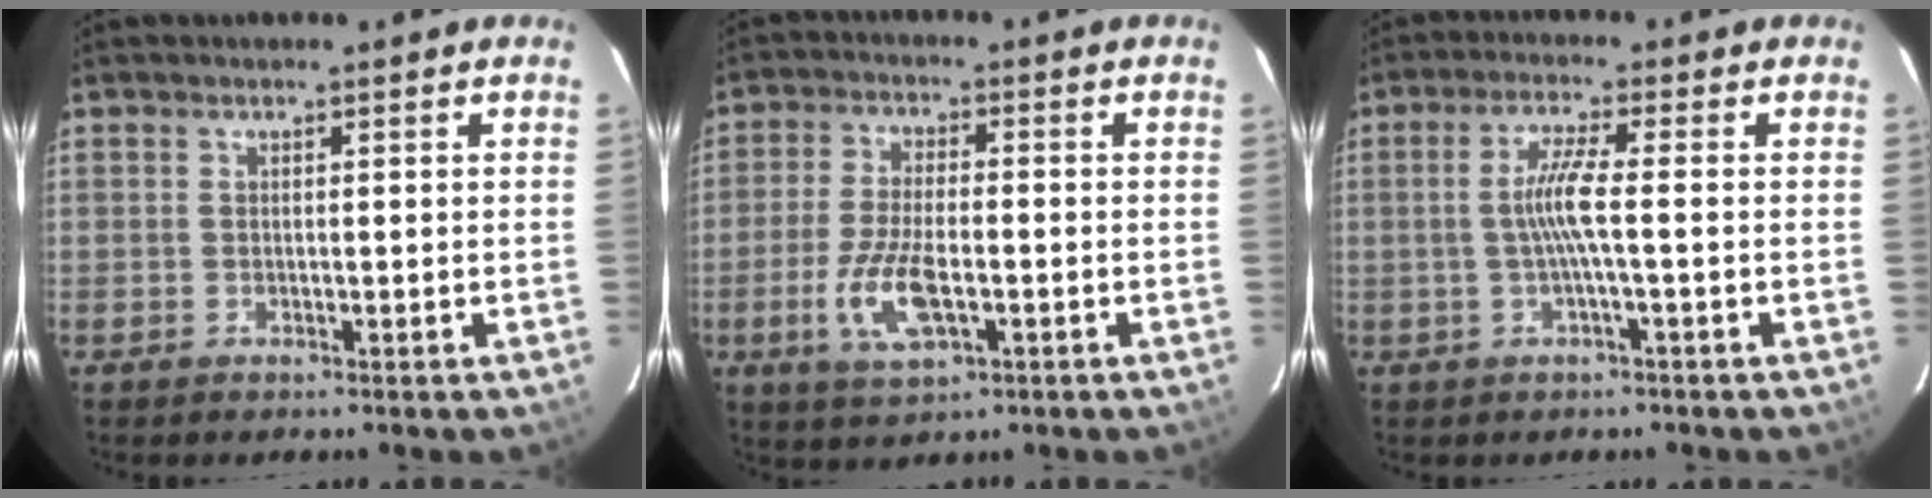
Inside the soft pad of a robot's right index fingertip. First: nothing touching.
{"total": 10.0, "force": [-3.2, 3.9, 8.7], "torque": [-0.185, -0.009, -0.059]}
{"total": 5.2, "force": [-0.8, -0.4, 5.1], "torque": [-0.107, 0.001, -0.014]}